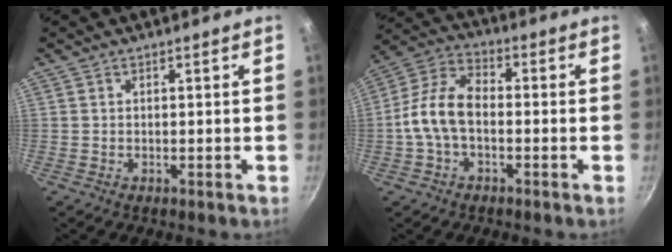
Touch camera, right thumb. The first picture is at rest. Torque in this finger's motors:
{"motor_torque": [0.26, 1.02, 1.14, -0.35, 0.17]}